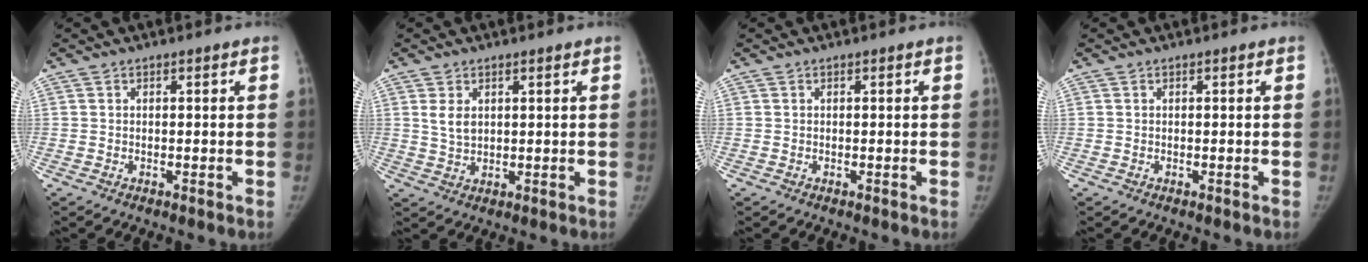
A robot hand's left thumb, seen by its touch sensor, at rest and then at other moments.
{"total": 3.5, "force": [1.4, 2.2, 2.3], "torque": [-0.036, -0.011, 0.032]}
{"total": 0.0}
{"total": 0.0}